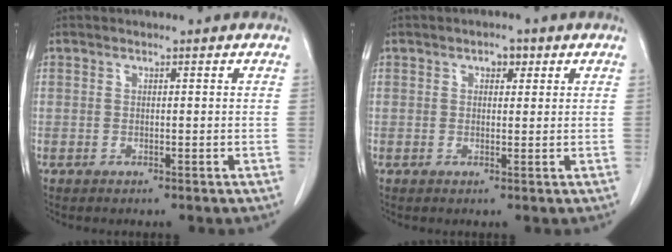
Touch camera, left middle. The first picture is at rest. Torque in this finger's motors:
{"motor_torque": [0.30, -0.24, -0.01, 0.00]}